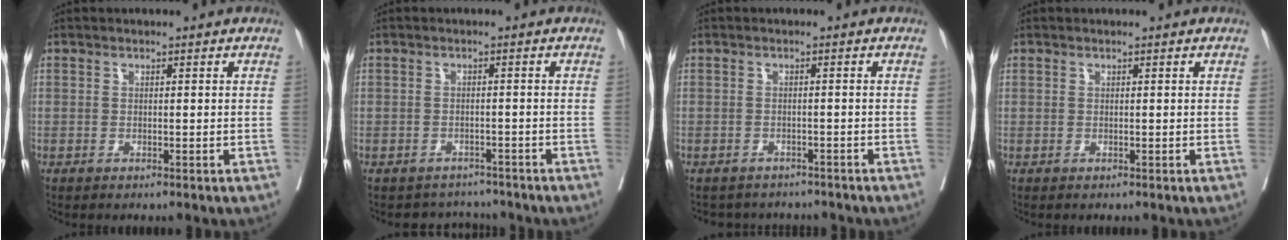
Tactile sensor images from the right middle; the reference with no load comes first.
{"total": 3.6, "force": [-3.3, 1.2, -0.9], "torque": [0.013, 0.012, -0.048]}
{"total": 8.2, "force": [-7.8, 2.2, 1.0], "torque": [-0.017, 0.011, -0.096]}
{"total": 0.0}